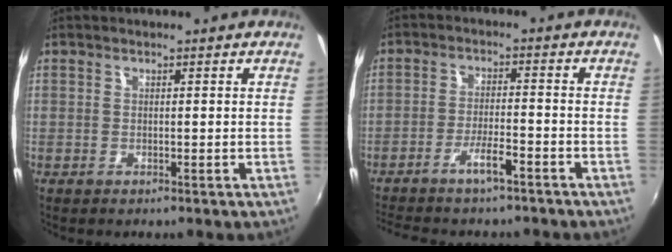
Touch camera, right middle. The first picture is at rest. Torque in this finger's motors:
{"motor_torque": [1.08, -1.06, 0.15, 0.11]}